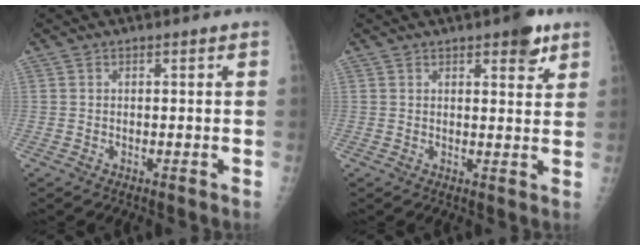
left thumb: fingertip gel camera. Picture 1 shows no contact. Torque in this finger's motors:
{"motor_torque": [1.78, 1.21, 0.64, -0.18, 0.00]}